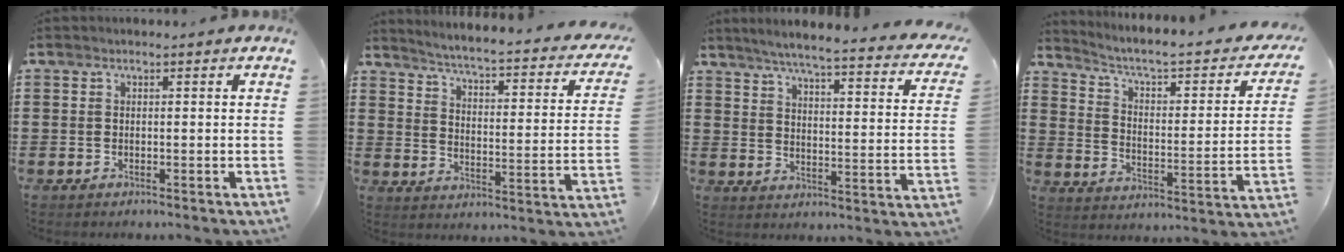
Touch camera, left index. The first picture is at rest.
{"total": 3.0, "force": [2.3, -0.6, 1.8], "torque": [-0.052, -0.036, 0.025]}
{"total": 4.5, "force": [3.7, -0.5, 2.5], "torque": [-0.069, -0.034, 0.054]}
{"total": 3.6, "force": [2.4, 0.7, 2.6], "torque": [-0.067, -0.030, 0.028]}